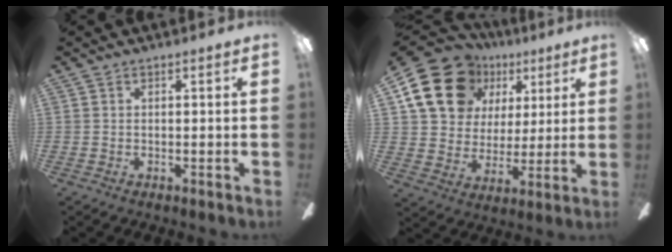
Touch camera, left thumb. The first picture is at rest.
{"total": 19.3, "force": [8.6, 15.5, 7.6], "torque": [-0.143, -0.020, 0.173]}